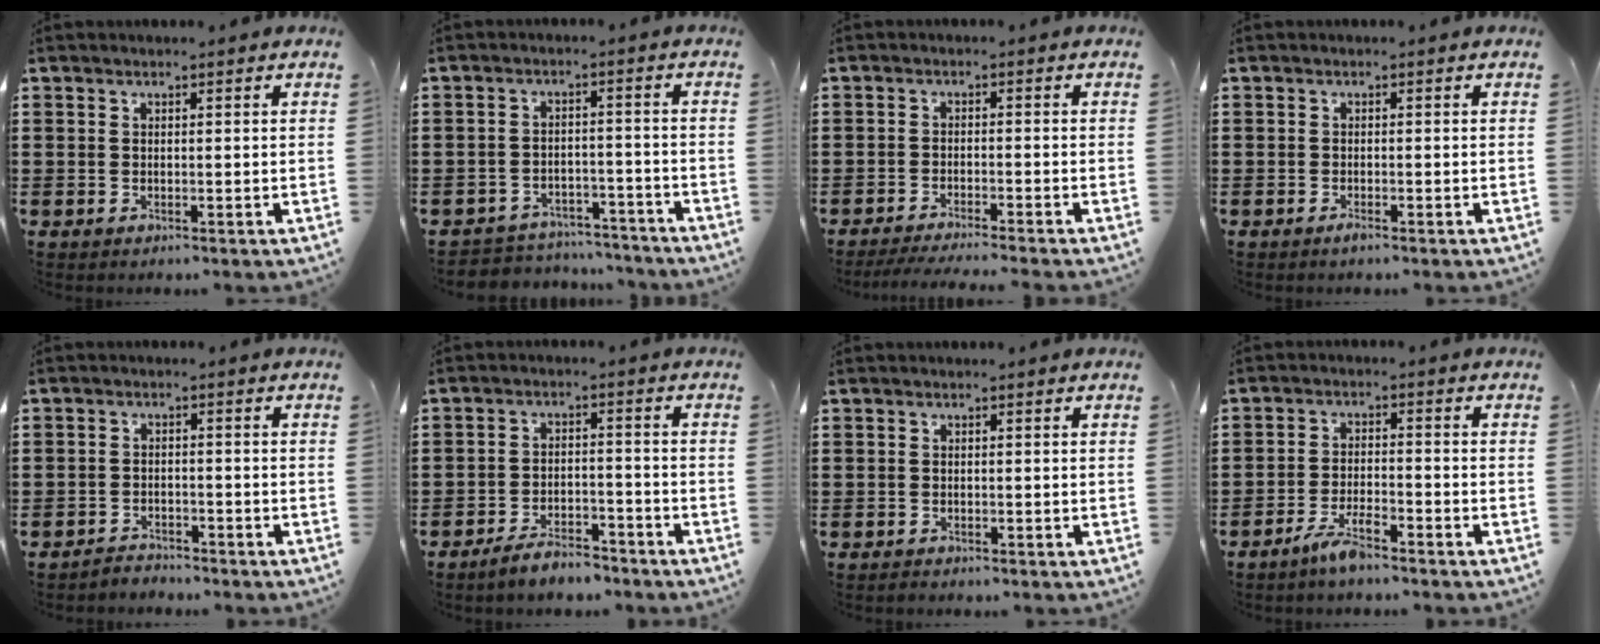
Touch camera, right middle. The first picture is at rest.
{"total": 4.1, "force": [-4.0, 0.7, -0.1], "torque": [-0.006, 0.004, -0.086]}
{"total": 2.9, "force": [-2.7, -0.3, 1.1], "torque": [-0.017, -0.002, -0.053]}
{"total": 0.9, "force": [-0.7, 0.2, 0.6], "torque": [-0.013, -0.007, -0.011]}
{"total": 2.6, "force": [-2.6, 0.5, -0.3], "torque": [-0.002, 0.002, -0.059]}
{"total": 4.8, "force": [-4.5, 0.8, 1.5], "torque": [-0.031, 0.005, -0.089]}
{"total": 0.6, "force": [-0.5, 0.1, 0.0], "torque": [-0.001, 0.000, -0.012]}
{"total": 4.3, "force": [-3.4, 0.8, 2.5], "torque": [-0.054, 0.002, -0.066]}